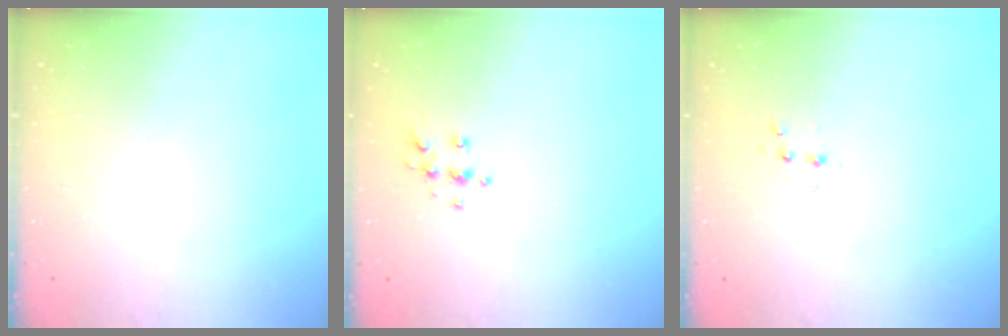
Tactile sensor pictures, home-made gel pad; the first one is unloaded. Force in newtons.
{"total": 4.4, "press": 4.4, "slide": 0.3}
{"total": 2.6, "press": 2.5, "slide": 0.8}